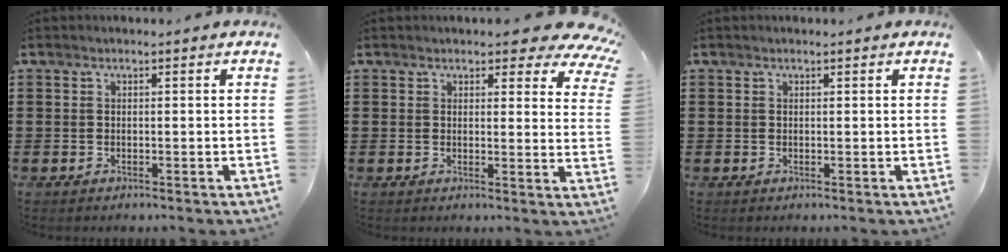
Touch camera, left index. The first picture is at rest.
{"total": 4.5, "force": [3.7, 1.4, 2.1], "torque": [-0.032, -0.017, 0.063]}
{"total": 0.0}